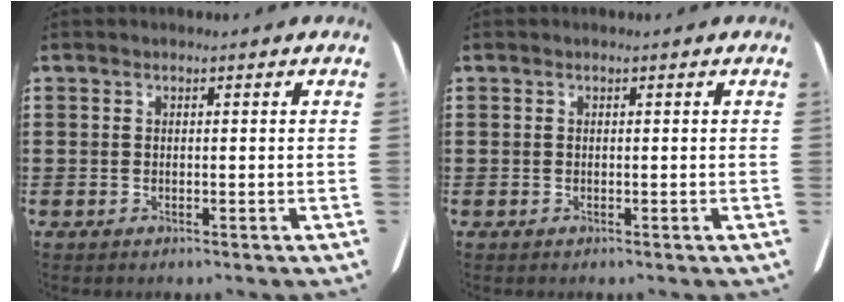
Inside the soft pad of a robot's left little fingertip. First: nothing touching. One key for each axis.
{"total": 0.0}